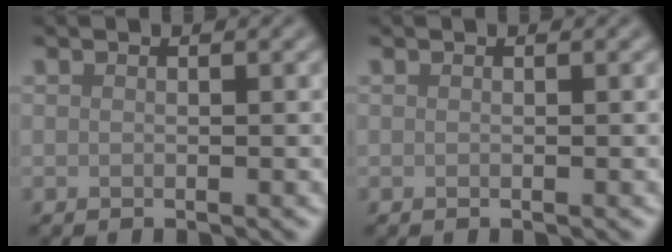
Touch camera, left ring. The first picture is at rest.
{"total": 0.0}